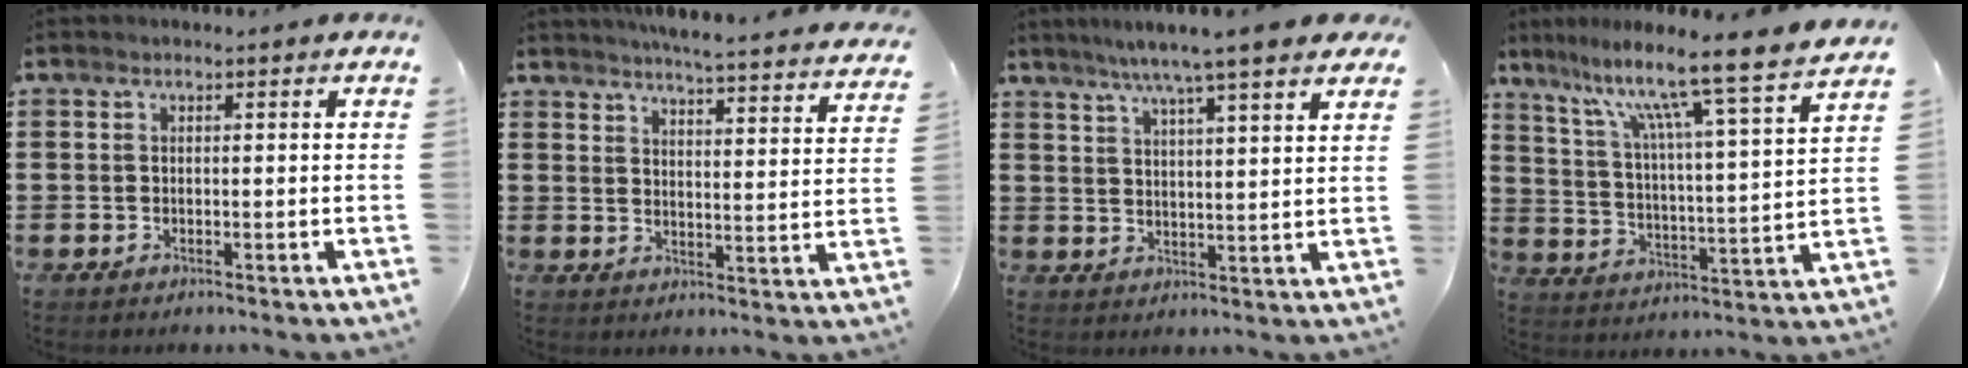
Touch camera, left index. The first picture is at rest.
{"total": 4.9, "force": [4.8, -0.5, 1.1], "torque": [-0.033, -0.036, 0.079]}
{"total": 6.6, "force": [5.4, 0.0, 3.8], "torque": [-0.088, -0.016, 0.092]}
{"total": 11.2, "force": [9.1, -0.9, 6.5], "torque": [-0.143, -0.068, 0.137]}